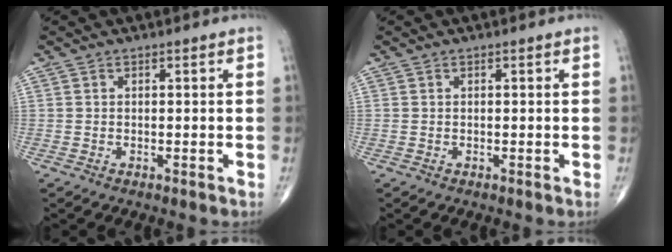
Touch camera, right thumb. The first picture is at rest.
{"total": 0.0}